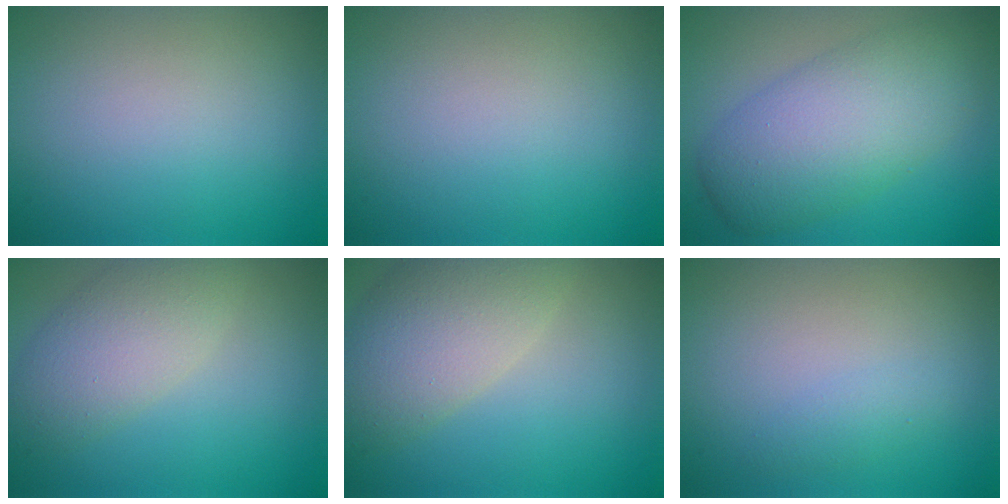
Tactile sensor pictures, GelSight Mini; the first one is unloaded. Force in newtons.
{"total": 0.0}
{"total": 7.9, "press": 7.9, "slide": 0.1}
{"total": 4.8, "press": 4.8, "slide": 0.2}
{"total": 6.9, "press": 6.9, "slide": 0.9}
{"total": 1.0, "press": 1.0, "slide": 0.0}